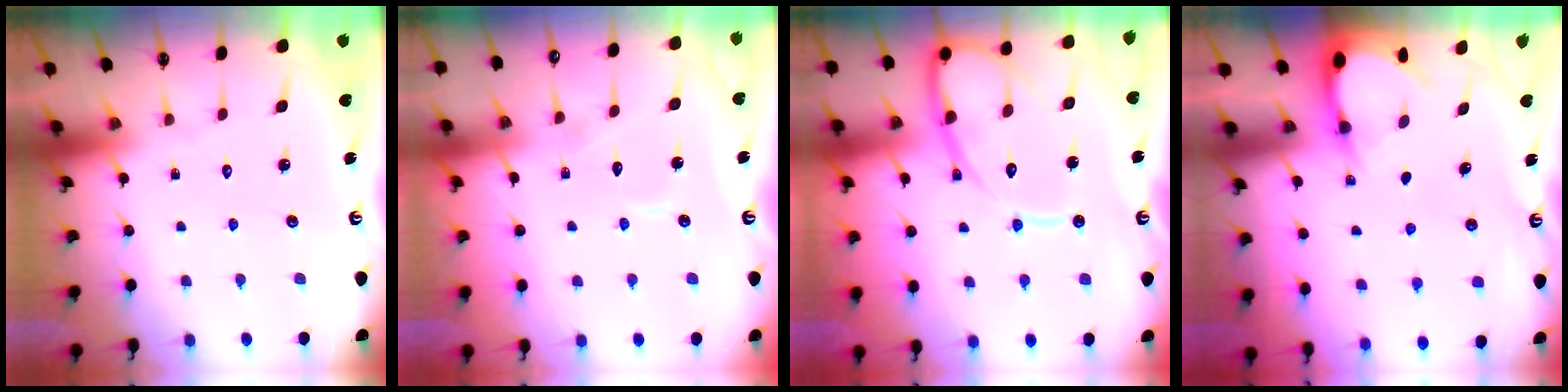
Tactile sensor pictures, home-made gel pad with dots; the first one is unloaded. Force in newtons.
{"total": 6.2, "press": 6.2, "slide": 0.6}
{"total": 15.4, "press": 15.3, "slide": 1.7}
{"total": 3.0, "press": 2.9, "slide": 0.2}